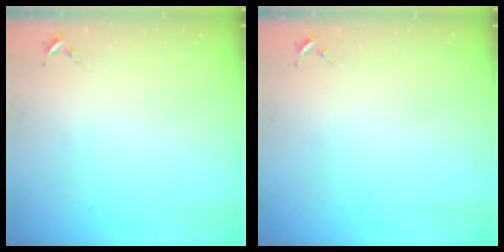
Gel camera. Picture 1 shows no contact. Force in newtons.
{"total": 0.0}